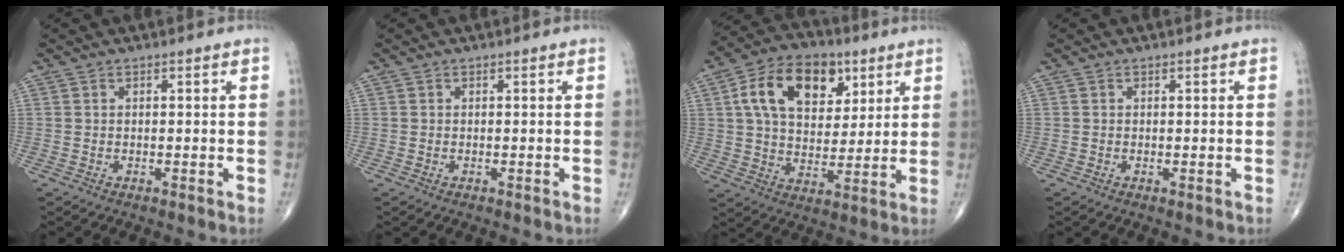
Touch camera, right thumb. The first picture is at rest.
{"total": 0.0}
{"total": 17.2, "force": [6.4, 11.0, 11.5], "torque": [-0.165, -0.009, 0.109]}
{"total": 0.0}